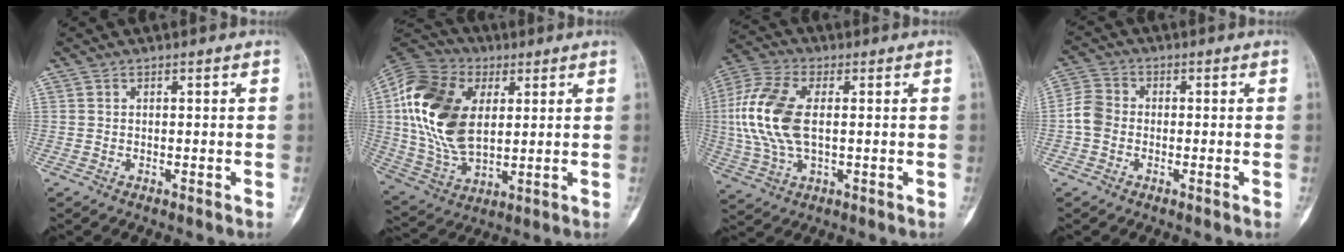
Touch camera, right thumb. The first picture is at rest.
{"total": 21.6, "force": [4.2, 13.5, 16.4], "torque": [-0.320, -0.008, 0.074]}
{"total": 14.5, "force": [0.9, 7.8, 12.2], "torque": [-0.280, 0.011, 0.017]}
{"total": 4.7, "force": [-1.1, 3.8, 2.5], "torque": [-0.043, 0.011, -0.034]}